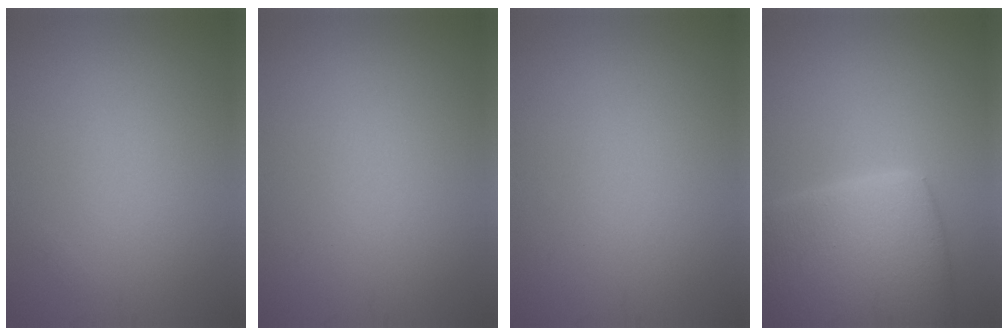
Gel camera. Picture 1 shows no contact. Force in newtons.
{"total": 0.0}
{"total": 0.0}
{"total": 10.9, "press": 10.8, "slide": 0.6}